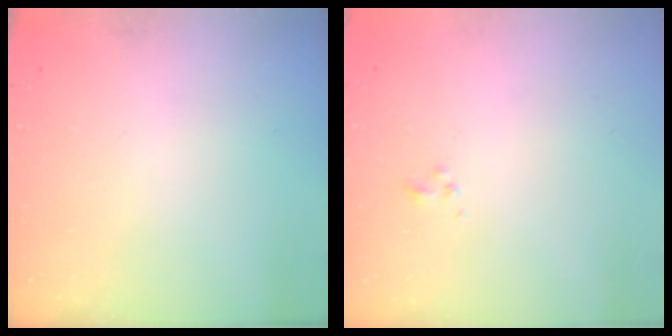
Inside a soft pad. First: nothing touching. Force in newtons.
{"total": 1.4, "press": 1.3, "slide": 0.6}